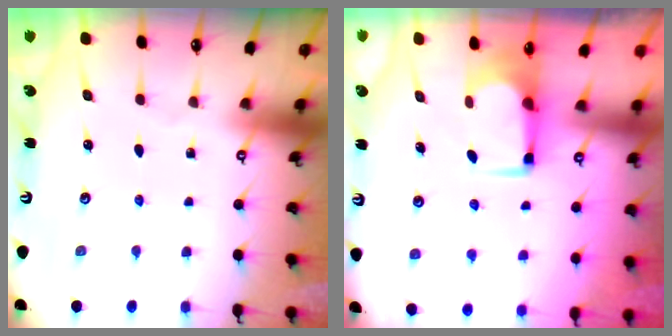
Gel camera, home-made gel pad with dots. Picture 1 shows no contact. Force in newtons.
{"total": 4.8, "press": 4.8, "slide": 0.3}